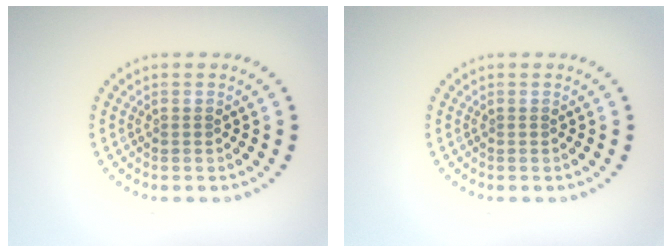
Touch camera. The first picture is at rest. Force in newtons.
{"total": 0.0}